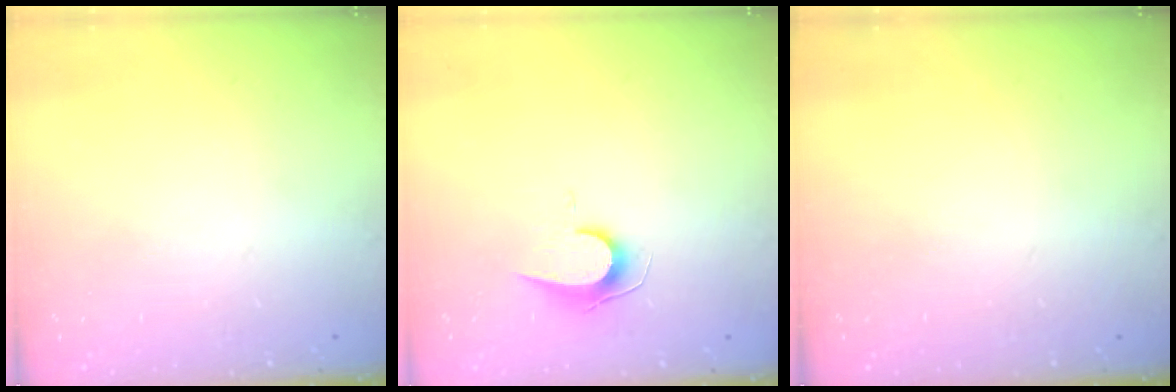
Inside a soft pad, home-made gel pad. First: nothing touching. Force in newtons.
{"total": 6.8, "press": 6.8, "slide": 0.7}
{"total": 0.0}